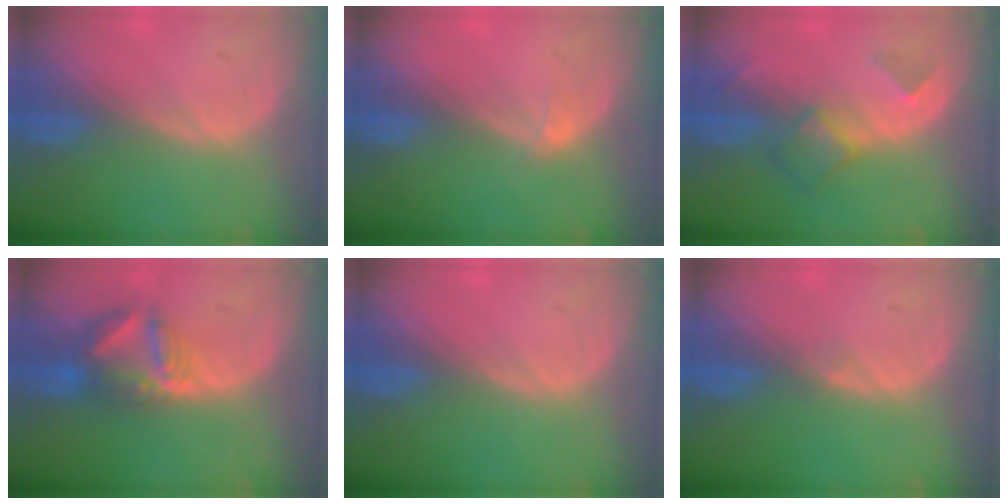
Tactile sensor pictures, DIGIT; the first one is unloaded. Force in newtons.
{"total": 0.7, "press": 0.7, "slide": 0.1}
{"total": 4.9, "press": 4.3, "slide": 2.2}
{"total": 6.6, "press": 6.4, "slide": 1.5}
{"total": 0.0}
{"total": 0.7, "press": 0.7, "slide": 0.1}